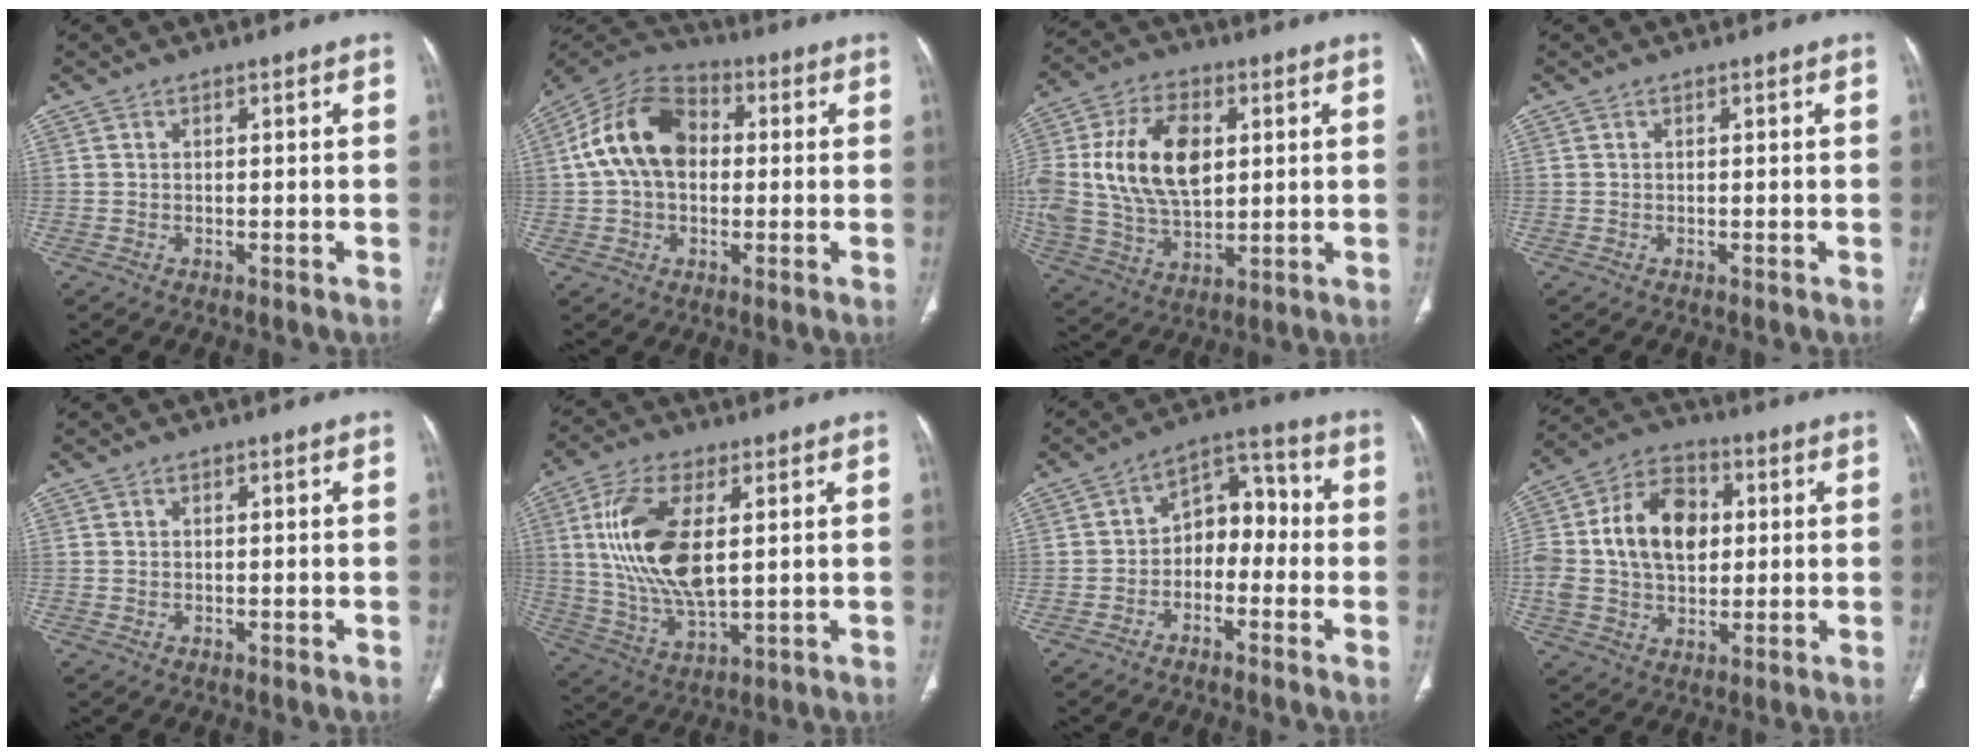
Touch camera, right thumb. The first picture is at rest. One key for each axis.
{"total": 14.9, "fx": 1.4, "fy": 10.4, "fz": 10.6, "tx": -0.180, "ty": 0.031, "tz": 0.013}
{"total": 18.8, "fx": 3.4, "fy": 11.6, "fz": 14.5, "tx": -0.275, "ty": -0.003, "tz": 0.068}
{"total": 0.0}
{"total": 0.0}
{"total": 16.6, "fx": 3.1, "fy": 7.6, "fz": 14.4, "tx": -0.291, "ty": -0.013, "tz": 0.068}
{"total": 8.6, "fx": -1.8, "fy": 6.1, "fz": 5.9, "tx": -0.051, "ty": 0.045, "tz": -0.045}
{"total": 17.1, "fx": 2.1, "fy": 11.9, "fz": 12.1, "tx": -0.209, "ty": 0.018, "tz": 0.036}